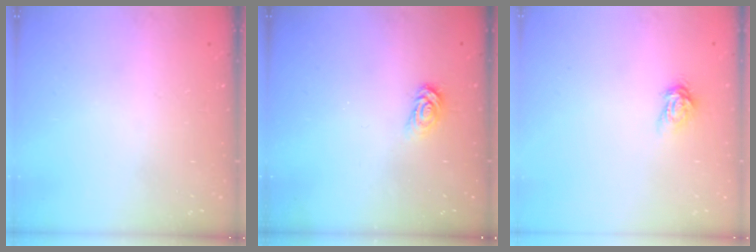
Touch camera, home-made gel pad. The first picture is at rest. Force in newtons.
{"total": 3.0, "press": 2.9, "slide": 0.3}
{"total": 4.0, "press": 4.0, "slide": 0.5}